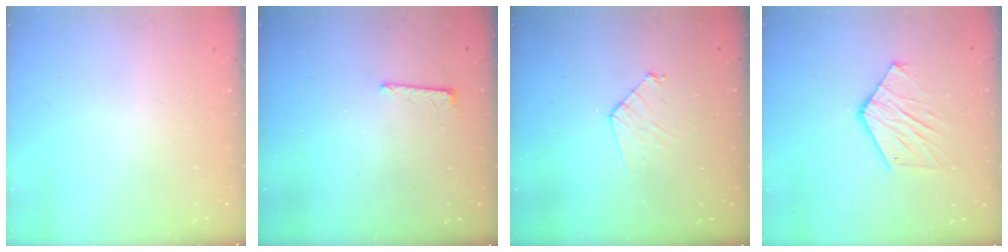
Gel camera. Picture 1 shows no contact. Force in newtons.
{"total": 6.2, "press": 6.2, "slide": 0.5}
{"total": 5.8, "press": 5.8, "slide": 0.5}
{"total": 10.9, "press": 10.9, "slide": 0.9}